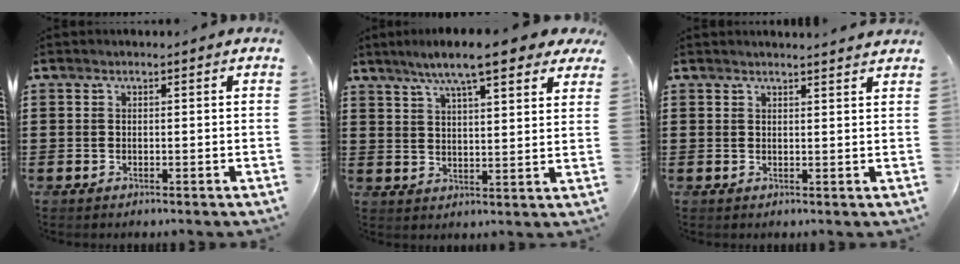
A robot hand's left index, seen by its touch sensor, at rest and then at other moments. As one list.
[{"total": 9.0, "force": [7.0, 1.2, 5.5], "torque": [-0.110, -0.013, 0.121]}, {"total": 1.7, "force": [1.6, -0.2, 0.4], "torque": [-0.011, 0.000, 0.031]}]